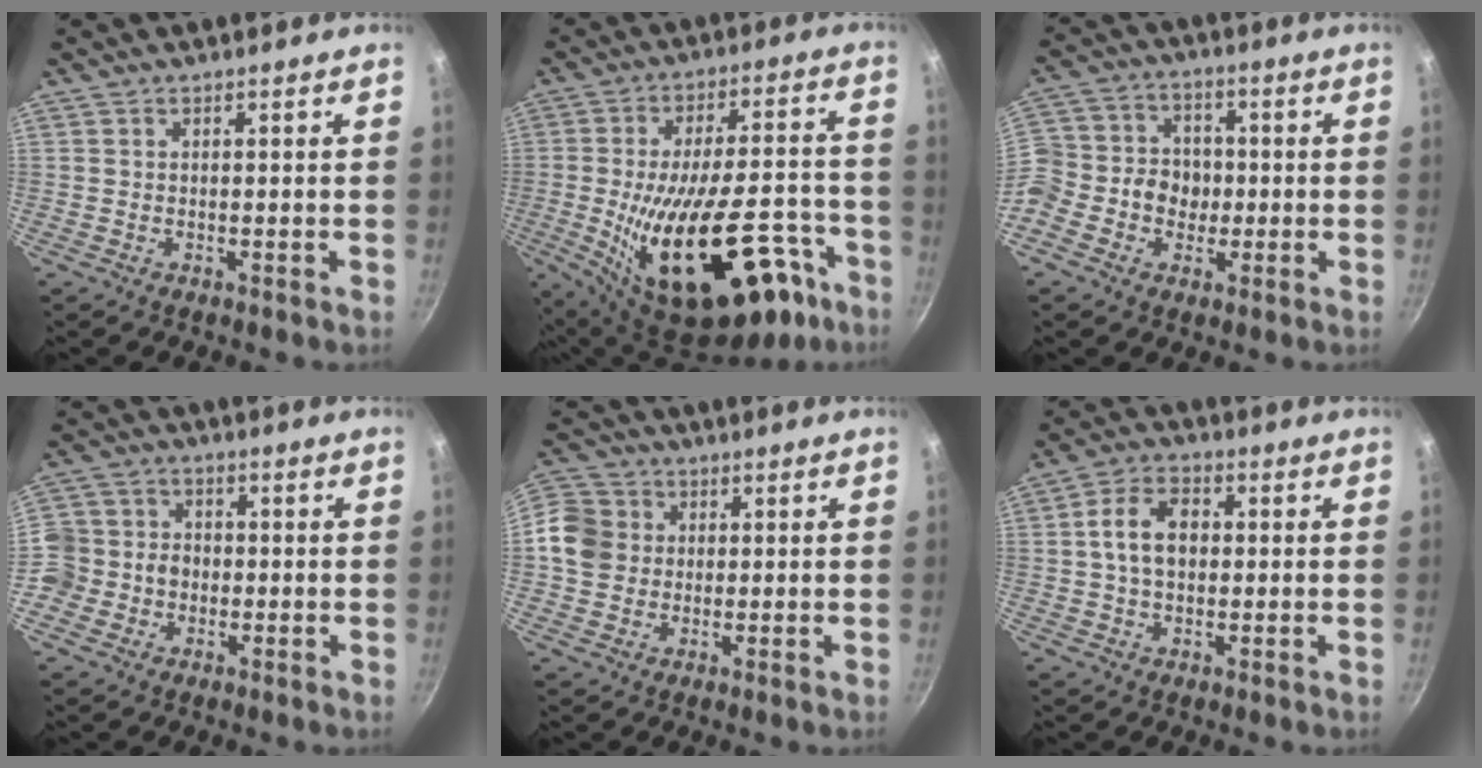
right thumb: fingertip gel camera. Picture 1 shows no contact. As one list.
[{"total": 28.8, "force": [-11.8, 13.4, 22.5], "torque": [-0.308, 0.042, -0.154]}, {"total": 12.7, "force": [-2.8, 11.1, 5.5], "torque": [-0.085, 0.035, -0.067]}, {"total": 9.9, "force": [-2.2, 8.9, 3.7], "torque": [-0.043, 0.028, -0.054]}, {"total": 10.1, "force": [0.7, 9.0, 4.4], "torque": [-0.062, 0.014, -0.003]}, {"total": 8.5, "force": [0.6, 5.9, 6.1], "torque": [-0.091, 0.020, 0.002]}]